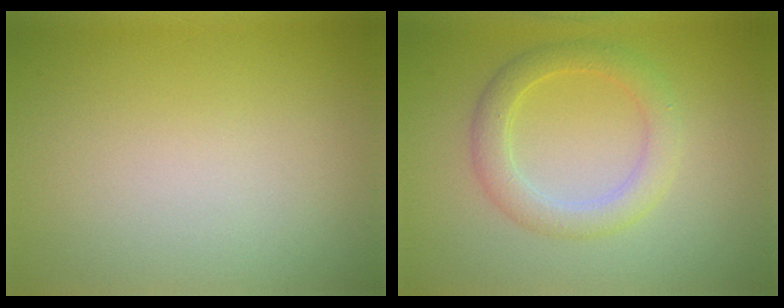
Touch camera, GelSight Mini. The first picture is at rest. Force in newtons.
{"total": 3.0, "press": 3.0, "slide": 0.2}